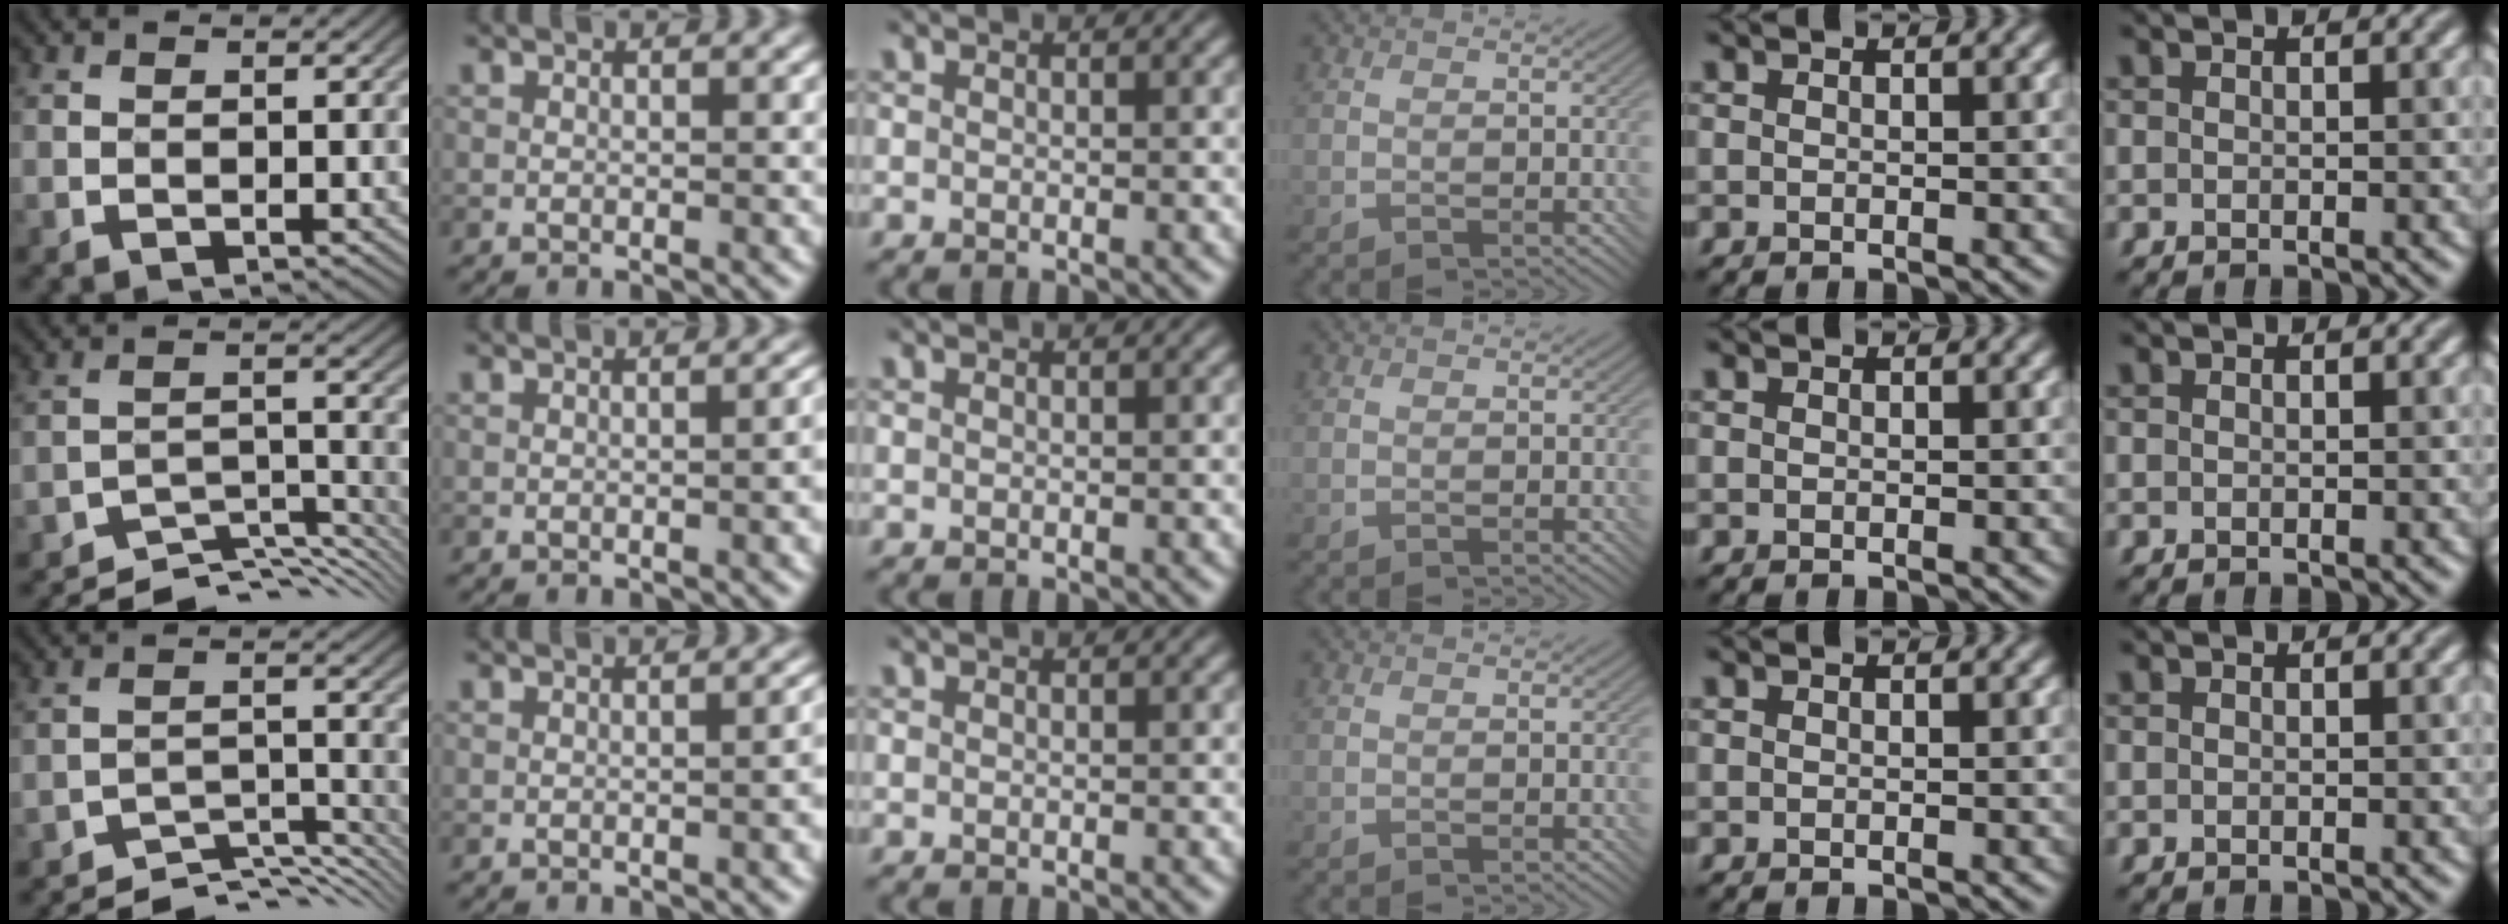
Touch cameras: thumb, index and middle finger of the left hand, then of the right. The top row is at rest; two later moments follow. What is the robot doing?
{"motion": "insert", "object": "bottle cap"}